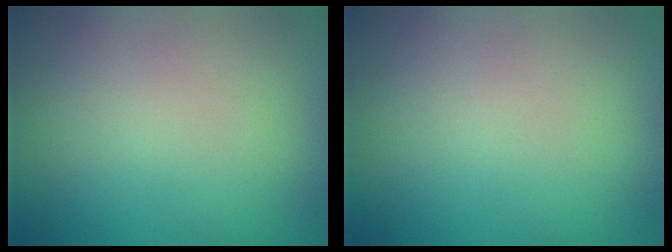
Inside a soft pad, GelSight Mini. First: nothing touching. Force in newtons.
{"total": 0.0}